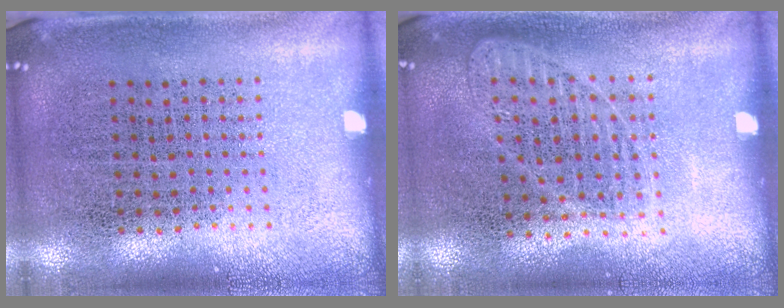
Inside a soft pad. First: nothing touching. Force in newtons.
{"total": 1.1, "press": 1.1, "slide": 0.2}